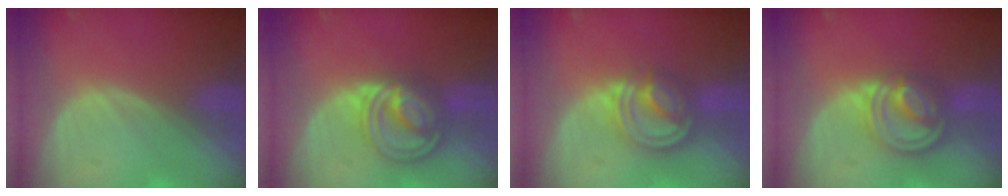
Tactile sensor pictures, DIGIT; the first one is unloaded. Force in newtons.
{"total": 7.8, "press": 7.7, "slide": 0.5}
{"total": 8.1, "press": 6.8, "slide": 4.3}
{"total": 8.0, "press": 6.9, "slide": 4.1}